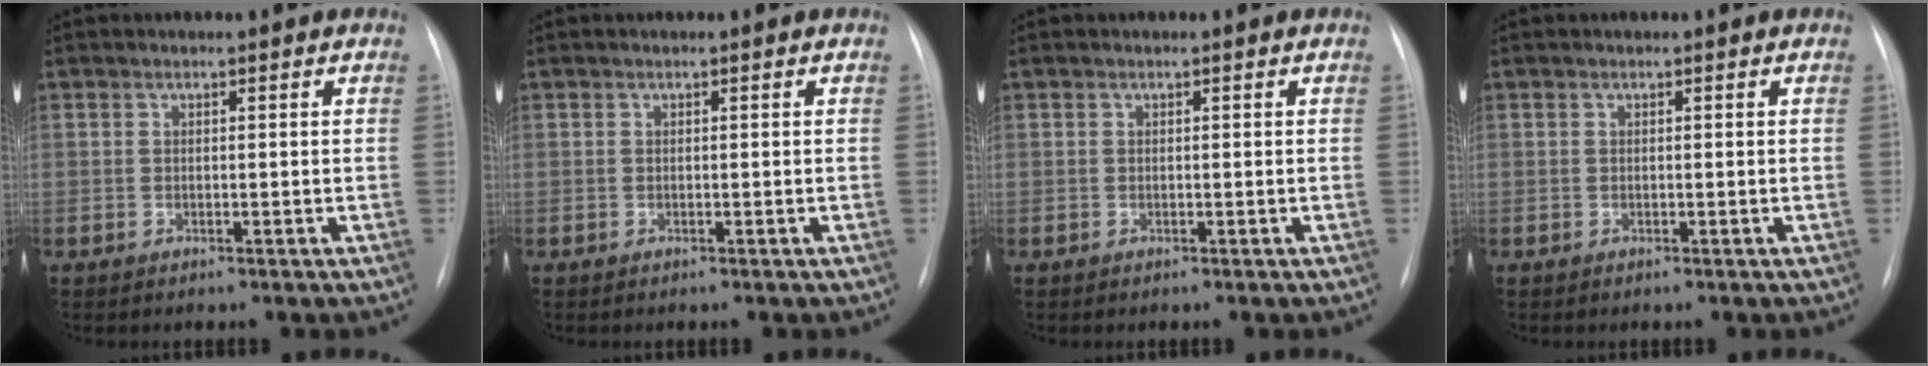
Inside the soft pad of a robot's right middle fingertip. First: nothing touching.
{"total": 0.0}
{"total": 0.0}
{"total": 0.0}